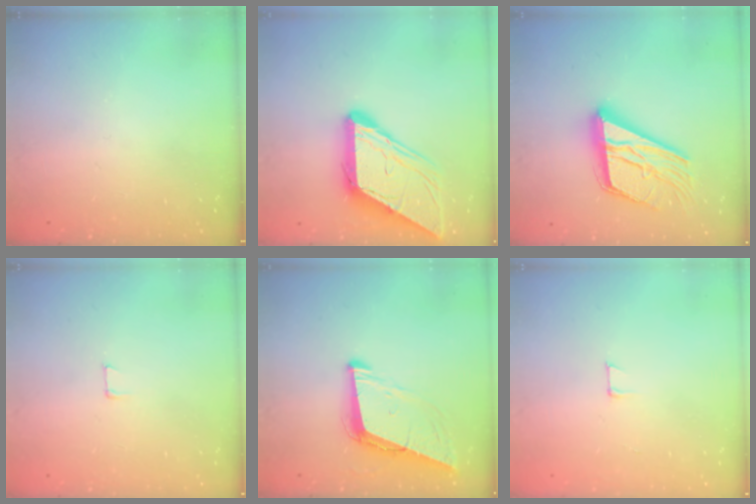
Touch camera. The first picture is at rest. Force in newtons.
{"total": 12.0, "press": 12.0, "slide": 1.2}
{"total": 21.7, "press": 21.7, "slide": 1.5}
{"total": 4.3, "press": 4.3, "slide": 0.4}
{"total": 9.1, "press": 8.4, "slide": 3.5}
{"total": 4.4, "press": 4.4, "slide": 0.3}